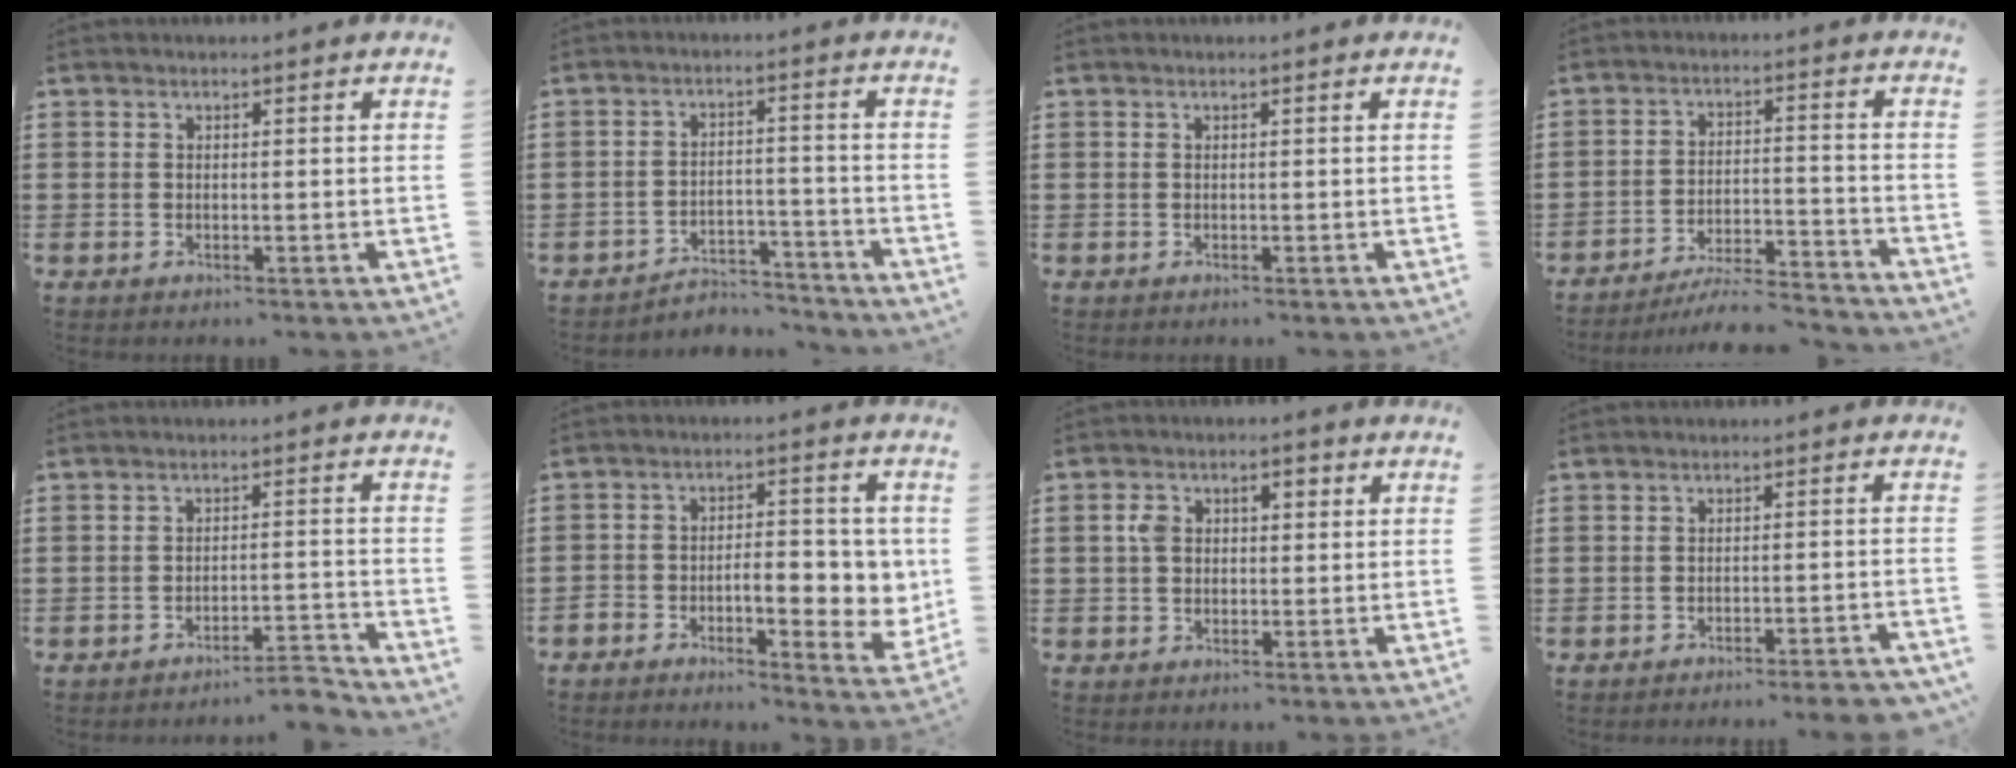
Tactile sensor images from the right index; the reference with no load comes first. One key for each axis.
{"total": 4.3, "fx": -4.1, "fy": 1.1, "fz": 0.8, "tx": -0.016, "ty": 0.010, "tz": -0.082}
{"total": 0.0}
{"total": 6.4, "fx": -6.1, "fy": 0.7, "fz": 2.0, "tx": -0.036, "ty": 0.003, "tz": -0.117}
{"total": 3.6, "fx": -3.4, "fy": 0.0, "fz": 1.1, "tx": -0.021, "ty": -0.004, "tz": -0.071}
{"total": 7.4, "fx": -1.8, "fy": 3.7, "fz": 6.2, "tx": -0.077, "ty": -0.006, "tz": -0.039}
{"total": 3.5, "fx": 0.3, "fy": 2.5, "fz": 2.4, "tx": -0.055, "ty": 0.014, "tz": 0.001}
{"total": 2.7, "fx": -2.4, "fy": -0.2, "fz": 1.0, "tx": -0.018, "ty": -0.001, "tz": -0.050}